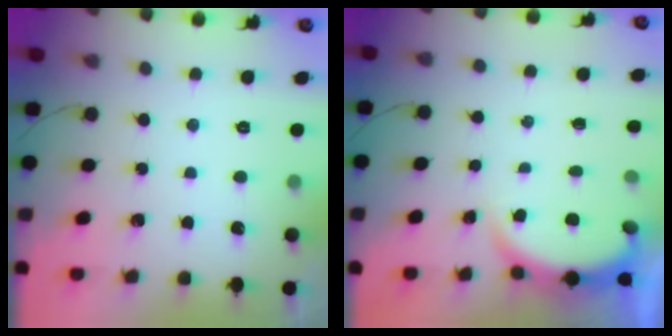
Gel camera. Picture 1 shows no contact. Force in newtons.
{"total": 2.8, "press": 2.7, "slide": 0.6}